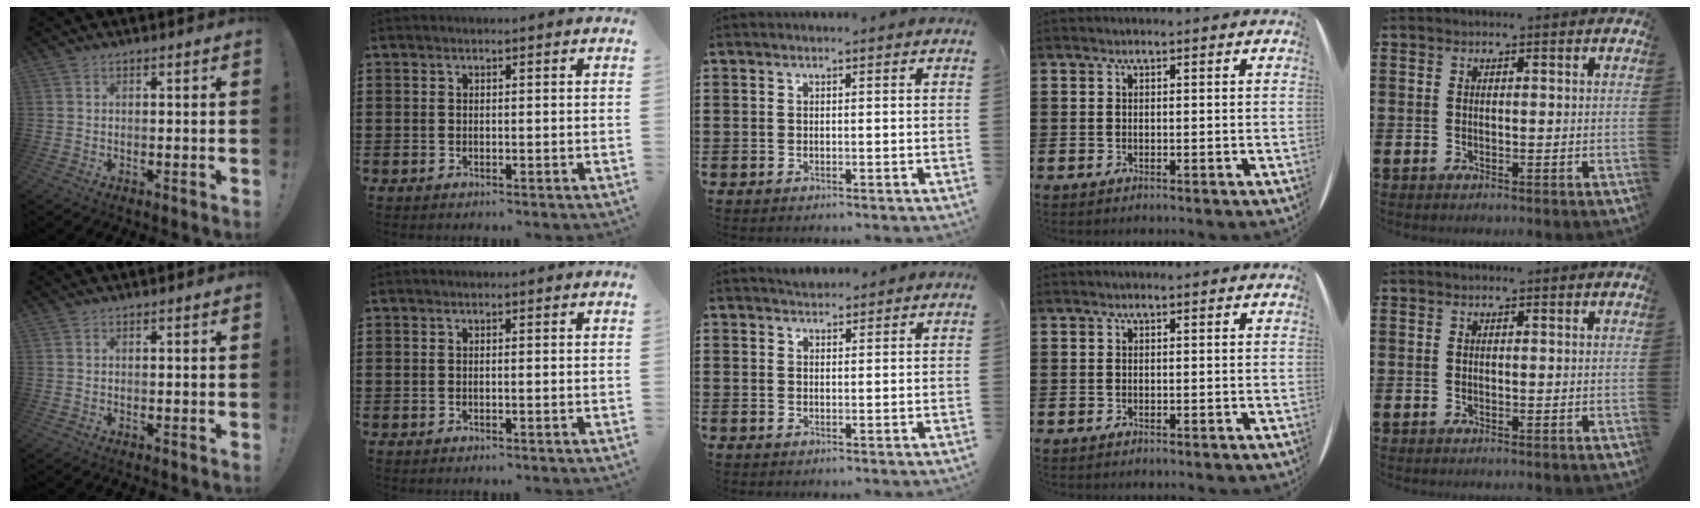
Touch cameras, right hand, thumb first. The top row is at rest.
{"middle": {"total": 1.6, "force": [1.5, 0.4, -0.2], "torque": [-0.002, 0.004, 0.030]}}